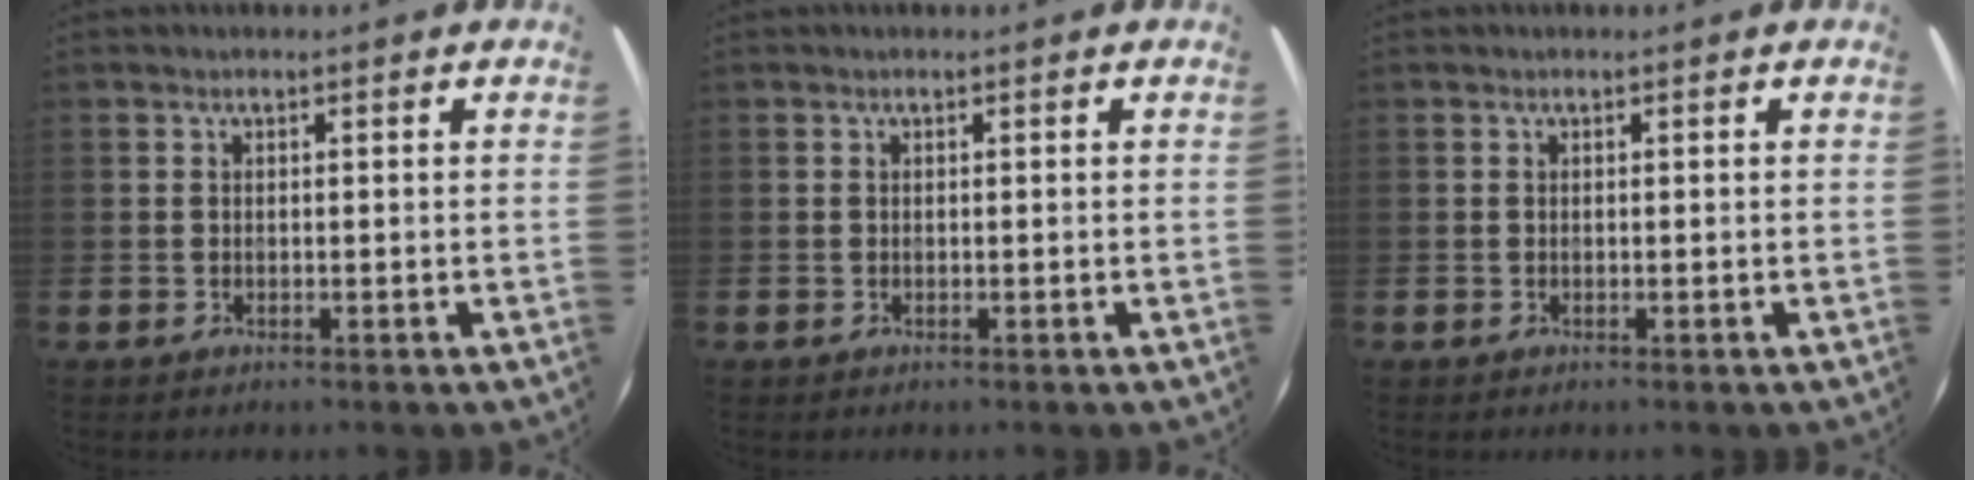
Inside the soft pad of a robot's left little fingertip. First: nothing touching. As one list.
[{"total": 0.0}, {"total": 0.0}]